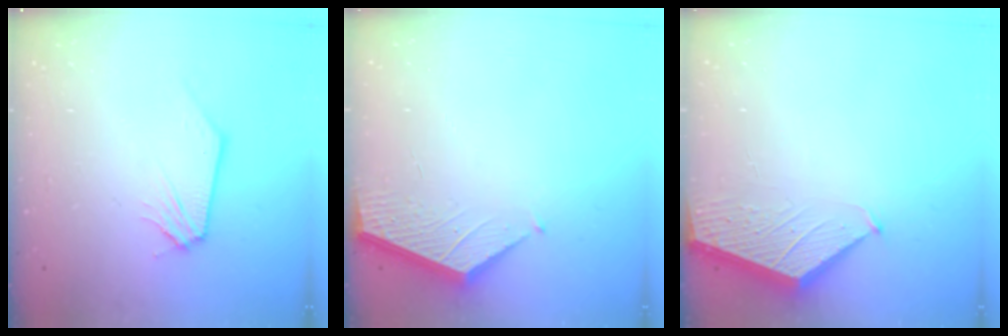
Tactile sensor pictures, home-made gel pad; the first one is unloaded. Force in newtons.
{"total": 2.6, "press": 2.6, "slide": 0.3}
{"total": 1.9, "press": 1.9, "slide": 0.2}